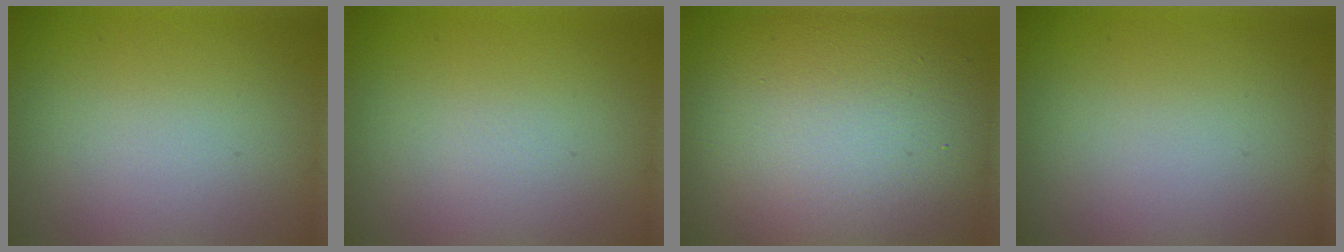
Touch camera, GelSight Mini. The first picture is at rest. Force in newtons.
{"total": 0.0}
{"total": 15.7, "press": 15.6, "slide": 0.9}
{"total": 0.0}